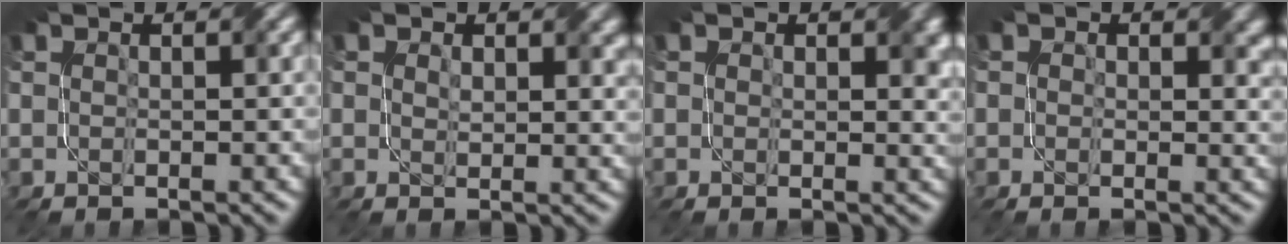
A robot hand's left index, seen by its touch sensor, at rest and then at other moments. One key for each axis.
{"total": 2.7, "fx": 1.1, "fy": 1.8, "fz": 1.6, "tx": -0.028, "ty": -0.004, "tz": 0.020}
{"total": 2.5, "fx": 1.0, "fy": 1.7, "fz": 1.5, "tx": -0.016, "ty": -0.004, "tz": 0.011}
{"total": 2.8, "fx": 1.0, "fy": 2.1, "fz": 1.6, "tx": -0.018, "ty": -0.006, "tz": 0.008}